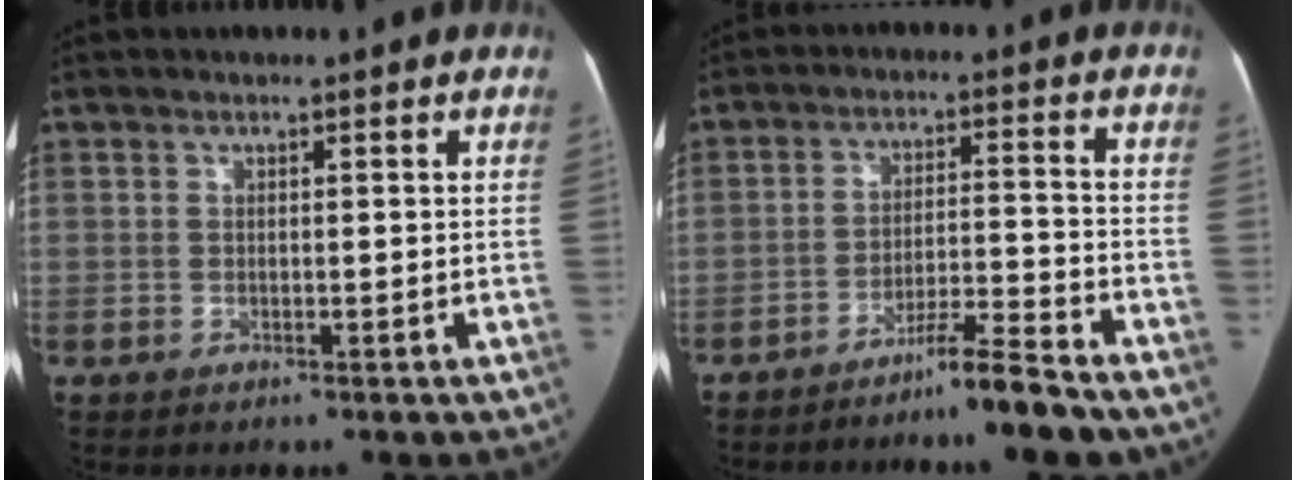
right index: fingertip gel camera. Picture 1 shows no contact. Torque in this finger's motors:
{"motor_torque": [0.53, -0.49, 0.06, 0.03]}